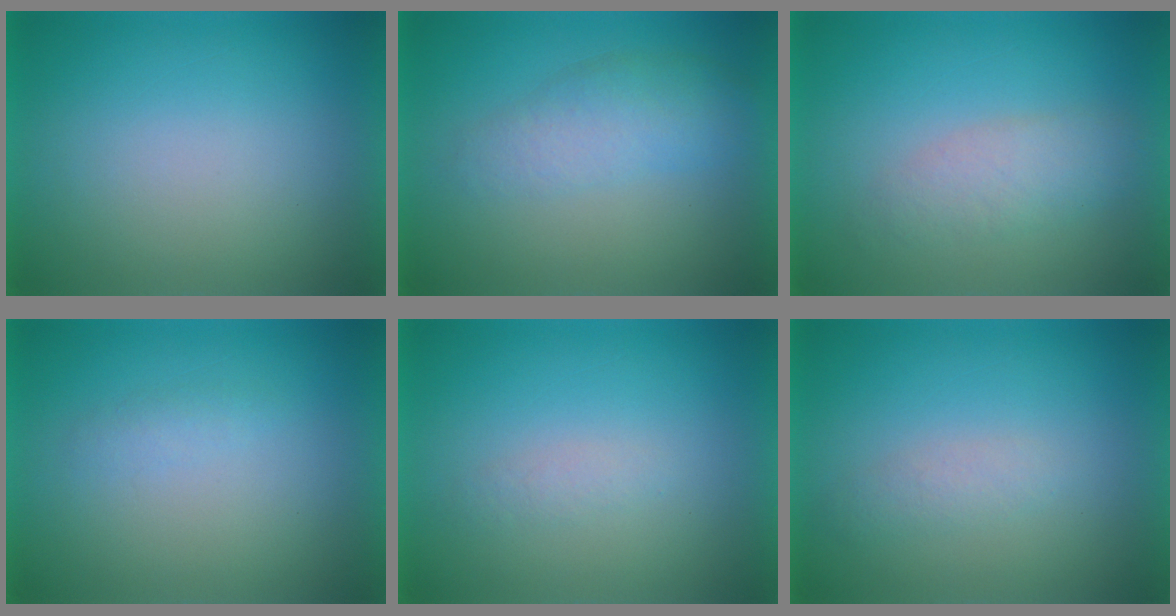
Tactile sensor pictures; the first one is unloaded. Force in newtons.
{"total": 3.0}
{"total": 2.9}
{"total": 1.2}
{"total": 1.3}
{"total": 1.9}